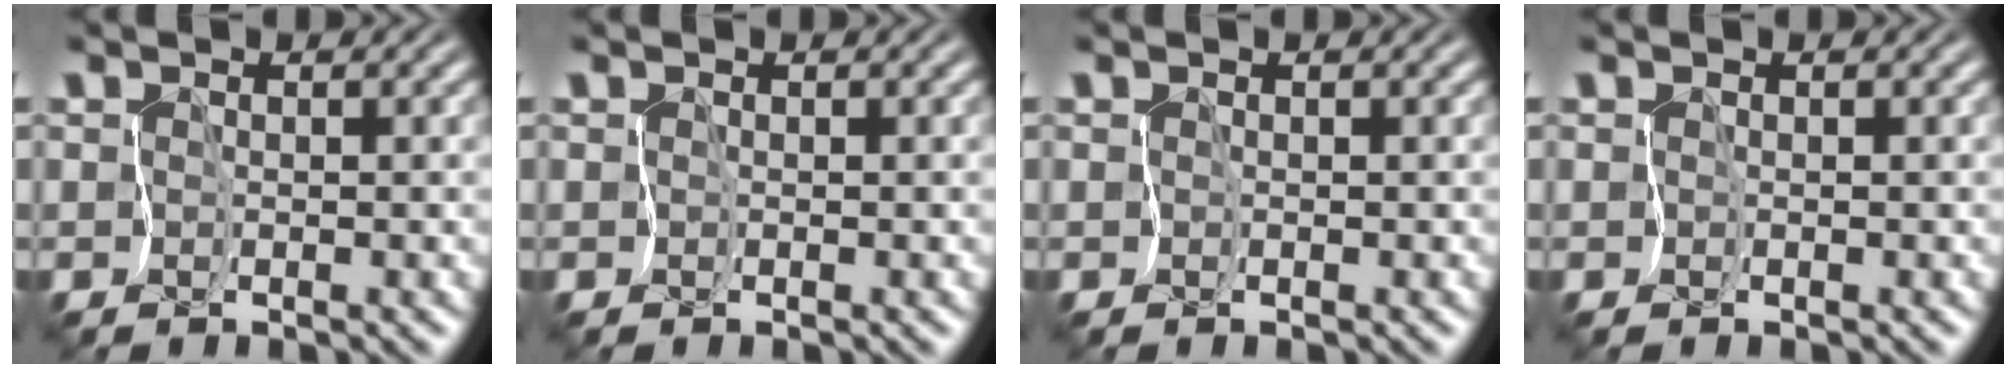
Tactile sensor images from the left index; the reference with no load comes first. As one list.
[{"total": 0.0}, {"total": 0.0}, {"total": 0.0}]